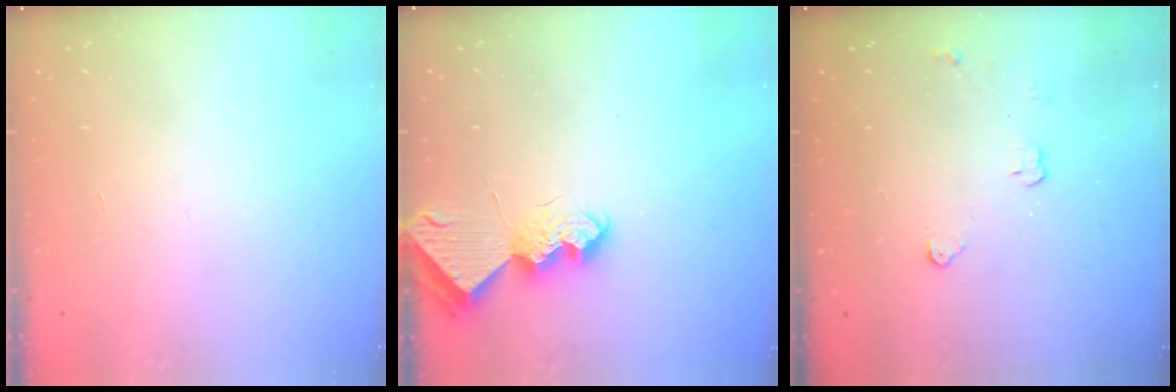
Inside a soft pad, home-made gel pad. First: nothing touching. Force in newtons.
{"total": 8.0, "press": 8.0, "slide": 0.3}
{"total": 2.9, "press": 2.9, "slide": 0.4}